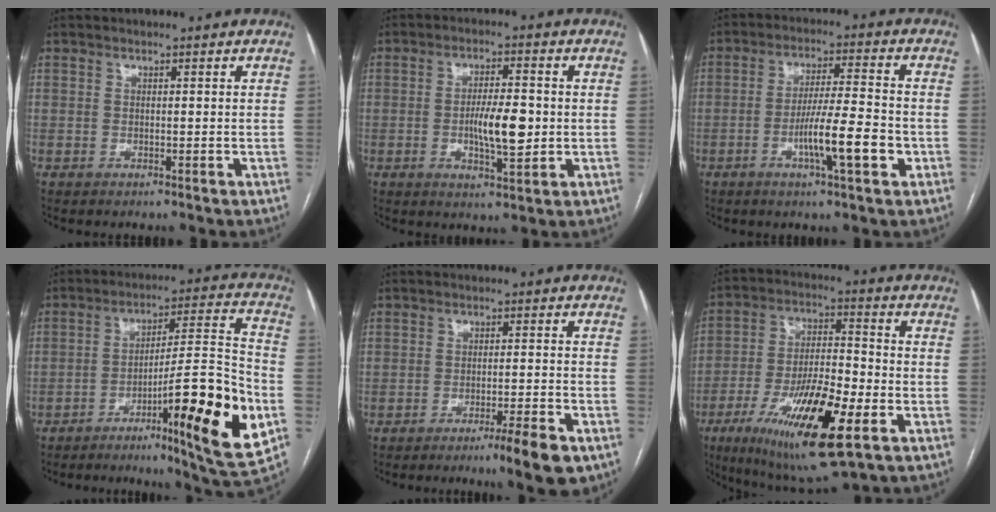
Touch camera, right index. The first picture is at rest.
{"total": 7.4, "force": [-0.7, 1.9, 7.1], "torque": [-0.126, -0.002, -0.010]}
{"total": 9.6, "force": [-3.3, 0.7, 9.0], "torque": [-0.155, -0.001, -0.057]}
{"total": 19.3, "force": [-6.9, 1.1, 18.0], "torque": [-0.247, 0.000, -0.099]}
{"total": 6.4, "force": [-4.0, -0.1, 5.0], "torque": [-0.069, -0.011, -0.062]}
{"total": 18.6, "force": [-7.8, 4.1, 16.4], "torque": [-0.310, -0.021, -0.128]}